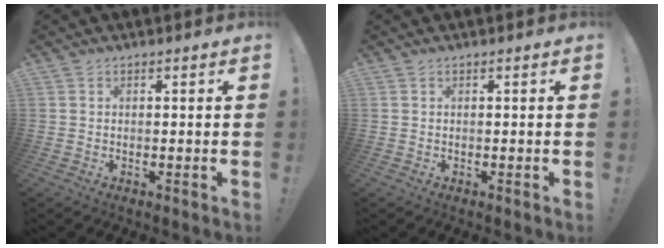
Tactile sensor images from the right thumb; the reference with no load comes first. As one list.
[{"total": 0.0}]